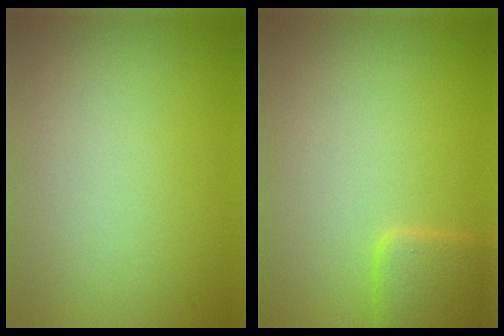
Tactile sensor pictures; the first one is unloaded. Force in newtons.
{"total": 2.5, "press": 2.5, "slide": 0.1}